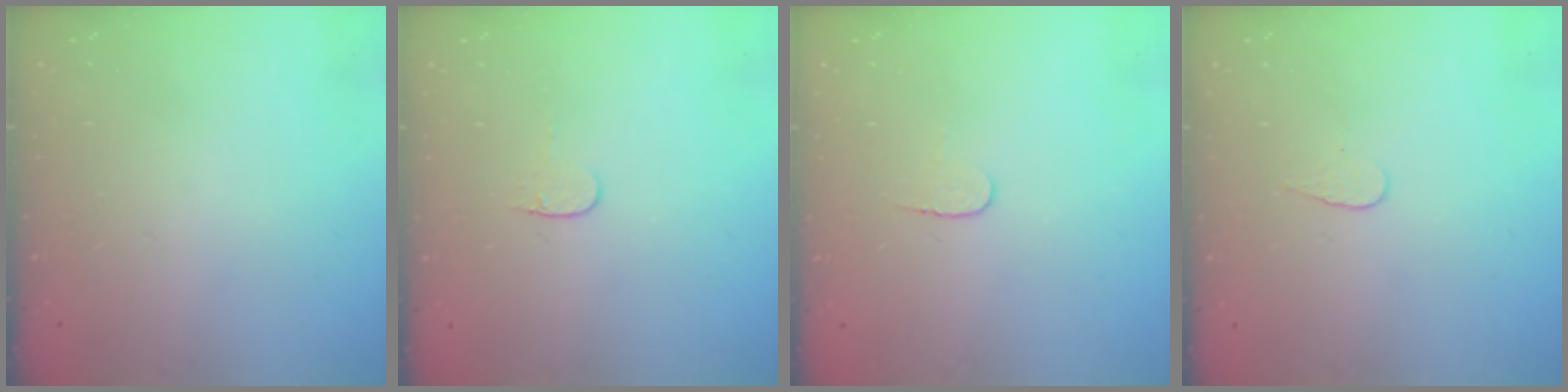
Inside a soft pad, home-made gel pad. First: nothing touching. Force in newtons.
{"total": 3.2, "press": 3.1, "slide": 0.4}
{"total": 4.0, "press": 4.0, "slide": 0.4}
{"total": 3.7, "press": 3.7, "slide": 0.4}